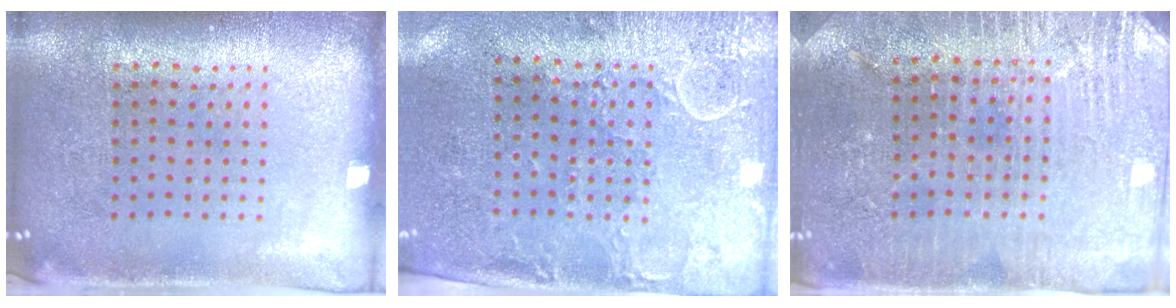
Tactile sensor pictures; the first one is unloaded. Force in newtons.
{"total": 3.0, "press": 2.4, "slide": 1.7}
{"total": 3.3, "press": 3.2, "slide": 0.6}